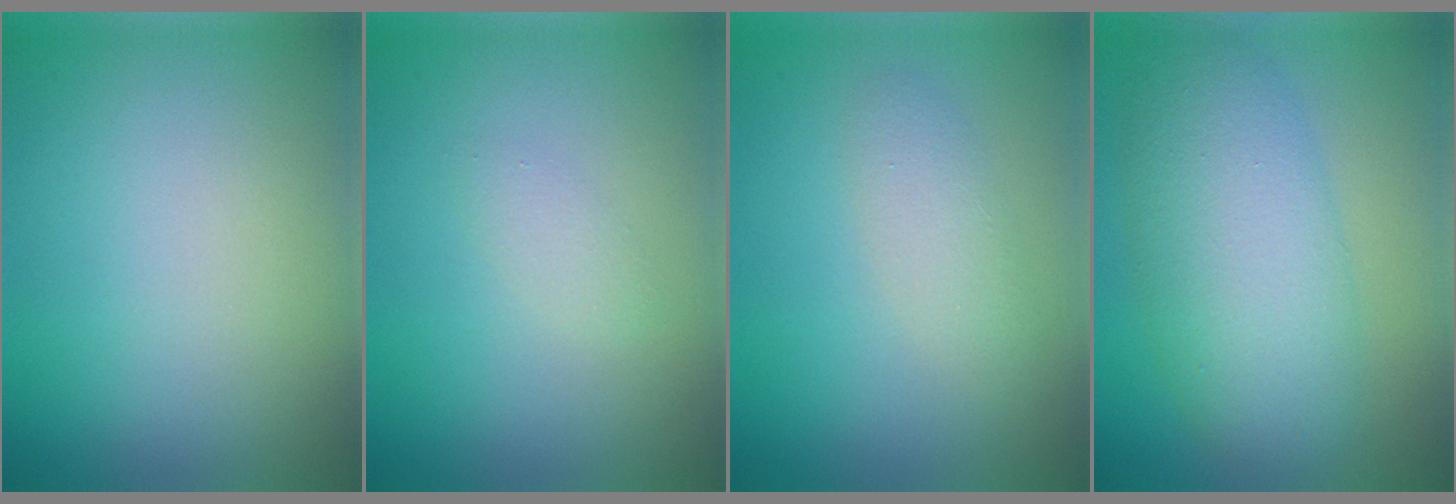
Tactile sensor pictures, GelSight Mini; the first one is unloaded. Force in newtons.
{"total": 1.0, "press": 1.0, "slide": 0.0}
{"total": 1.9, "press": 1.9, "slide": 0.1}
{"total": 7.1, "press": 7.1, "slide": 0.0}